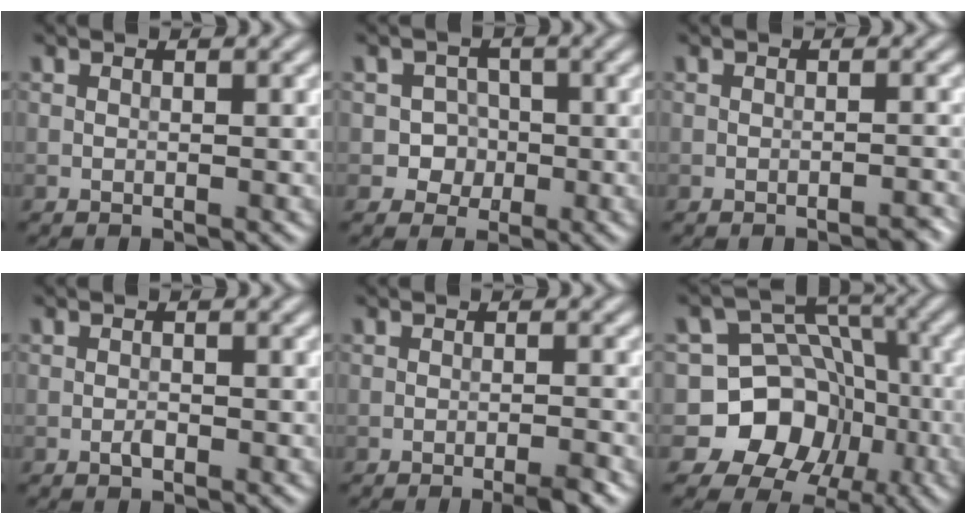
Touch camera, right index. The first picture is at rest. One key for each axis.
{"total": 2.6, "fx": -0.6, "fy": 2.5, "fz": 0.6, "tx": 0.009, "ty": 0.003, "tz": -0.022}
{"total": 1.2, "fx": -1.1, "fy": 0.2, "fz": 0.5, "tx": -0.002, "ty": 0.005, "tz": -0.014}
{"total": 0.7, "fx": -0.4, "fy": 0.4, "fz": 0.5, "tx": -0.009, "ty": 0.000, "tz": -0.008}
{"total": 2.3, "fx": -1.6, "fy": 0.2, "fz": 1.7, "tx": -0.021, "ty": 0.003, "tz": -0.030}
{"total": 10.5, "fx": -3.7, "fy": 9.4, "fz": 3.0, "tx": -0.041, "ty": 0.011, "tz": -0.097}